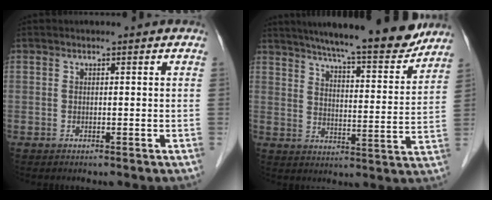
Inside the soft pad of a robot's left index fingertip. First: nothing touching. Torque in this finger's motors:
{"motor_torque": [0.42, -0.70, 0.67, 0.13]}